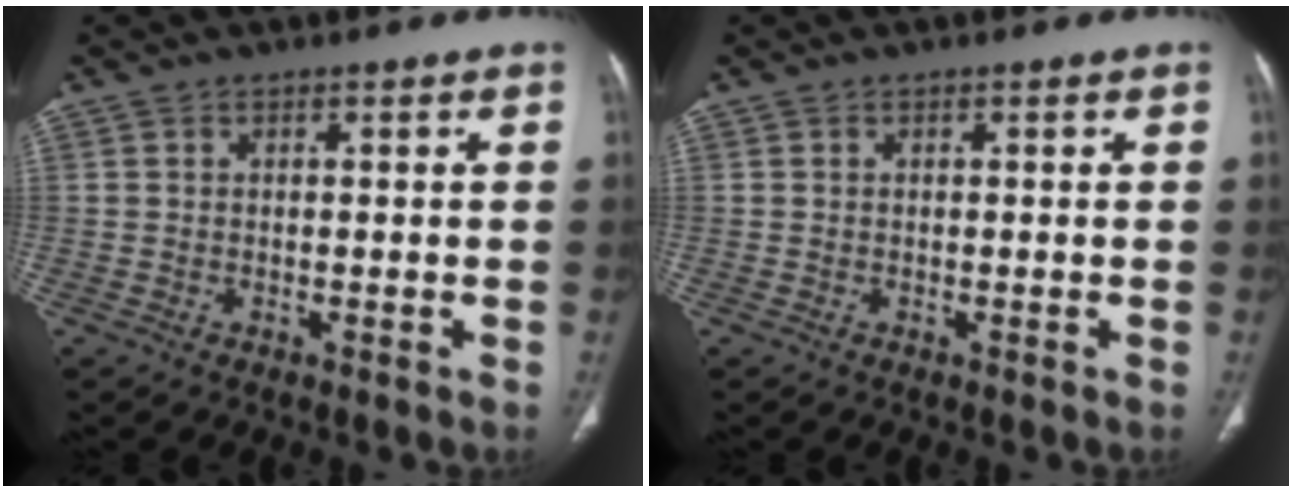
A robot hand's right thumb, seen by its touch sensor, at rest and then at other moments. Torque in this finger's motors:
{"motor_torque": [0.18, 0.18, -0.06, -0.05, 0.01]}